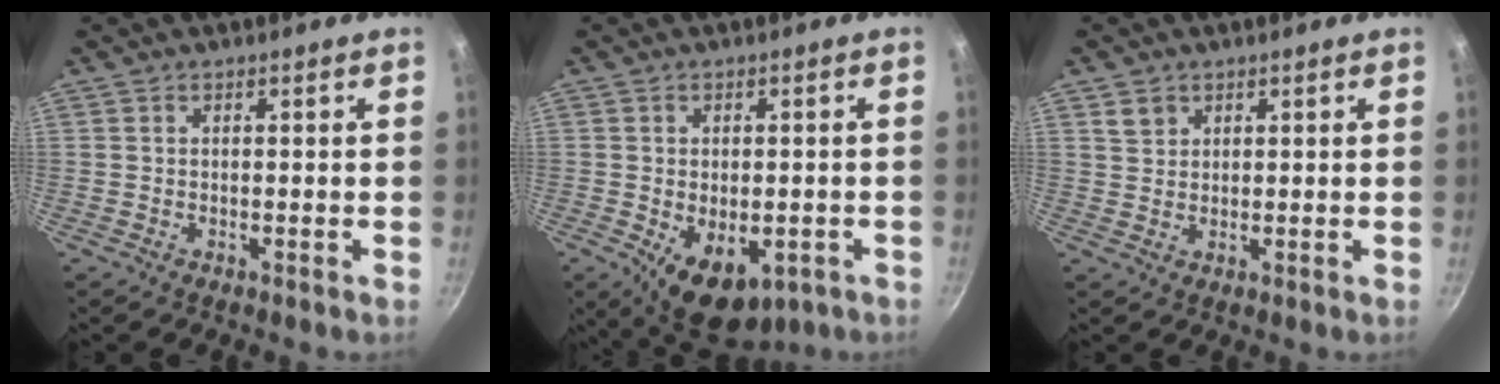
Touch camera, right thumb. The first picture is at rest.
{"total": 10.3, "force": [-3.5, 6.3, 7.4], "torque": [-0.080, -0.003, -0.032]}
{"total": 2.8, "force": [1.5, 2.2, 0.9], "torque": [-0.005, 0.000, 0.028]}